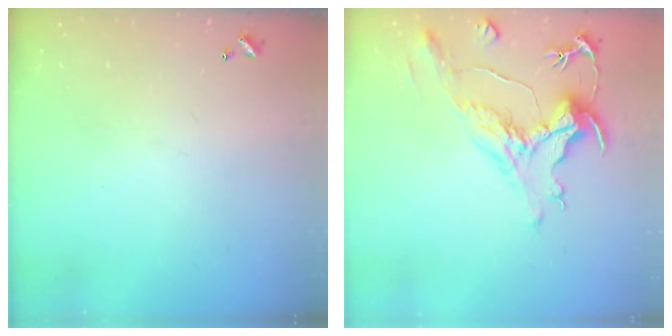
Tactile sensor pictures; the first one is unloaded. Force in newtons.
{"total": 1.6, "press": 0.0, "slide": 1.6}